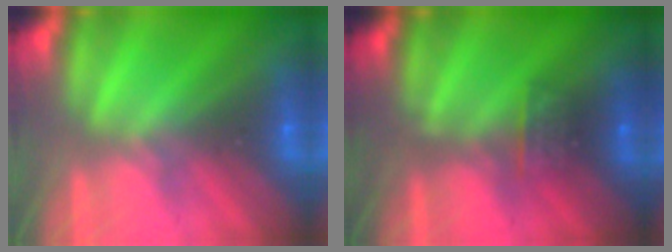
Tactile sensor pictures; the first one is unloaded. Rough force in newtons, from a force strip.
{"total": 2.6}